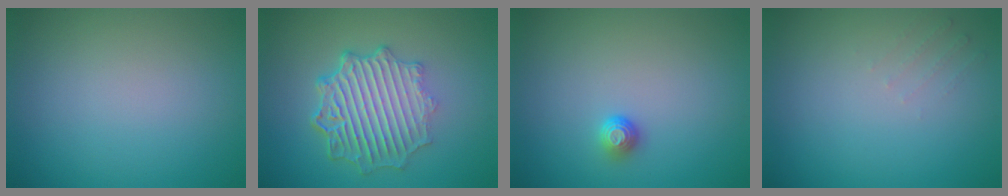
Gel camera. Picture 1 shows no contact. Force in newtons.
{"total": 6.9, "press": 5.2, "slide": 4.6}
{"total": 1.3, "press": 1.1, "slide": 0.7}
{"total": 0.8, "press": 0.8, "slide": 0.2}